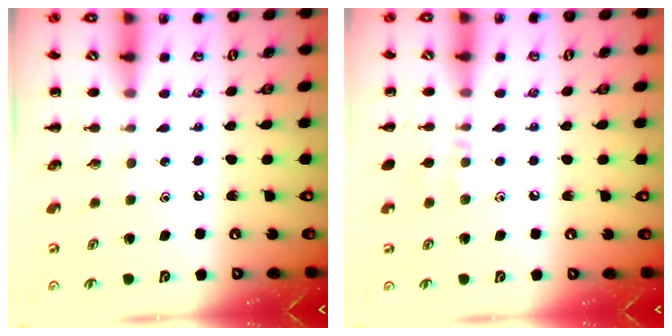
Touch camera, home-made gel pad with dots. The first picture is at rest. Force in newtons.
{"total": 5.9, "press": 5.6, "slide": 1.8}